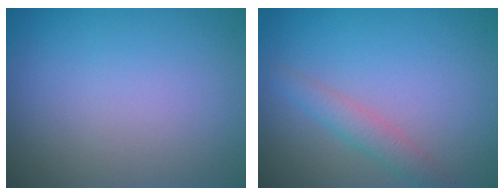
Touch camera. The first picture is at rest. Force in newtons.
{"total": 2.0, "press": 2.0, "slide": 0.0}